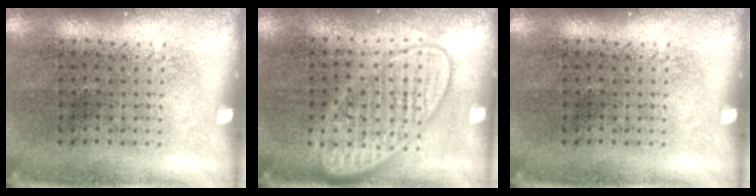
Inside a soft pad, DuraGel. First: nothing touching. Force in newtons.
{"total": 2.9, "press": 2.9, "slide": 0.5}
{"total": 0.0}